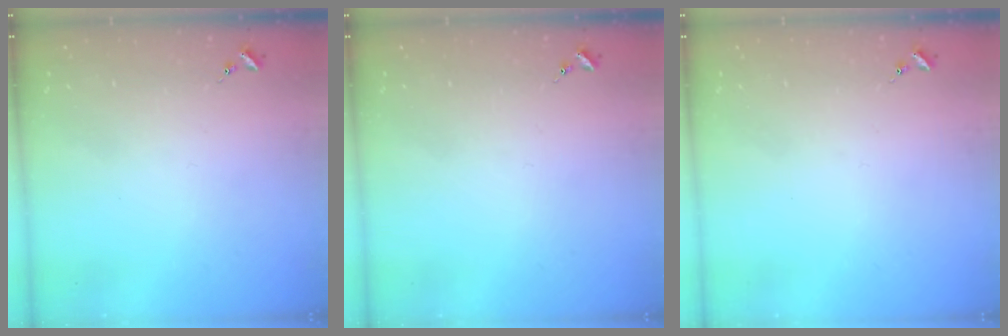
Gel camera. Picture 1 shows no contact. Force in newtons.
{"total": 0.0}
{"total": 0.0}